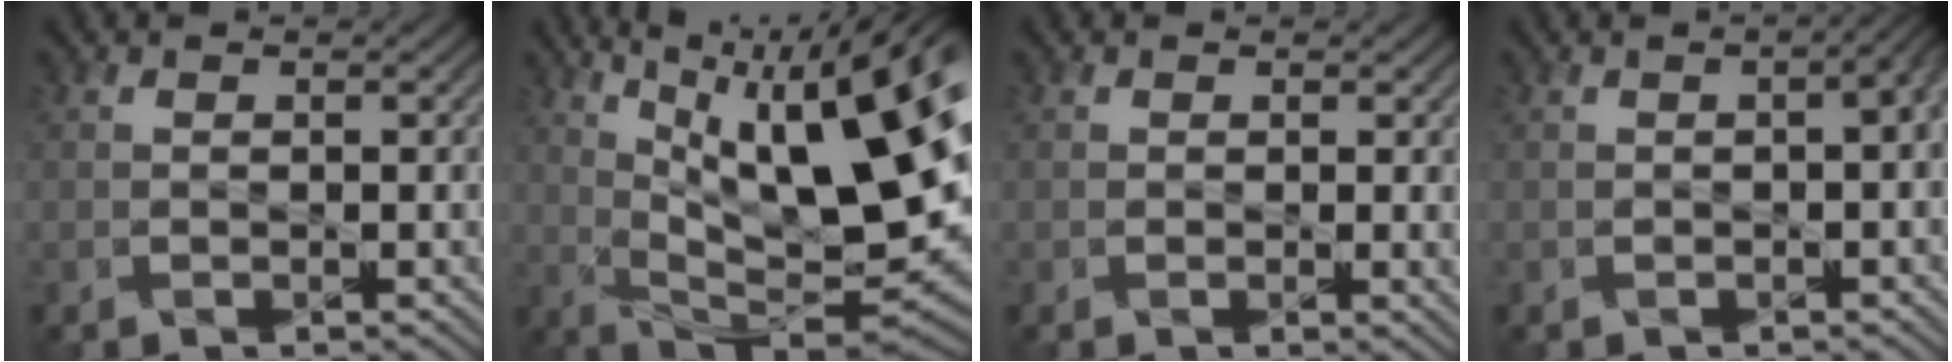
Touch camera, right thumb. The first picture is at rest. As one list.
[{"total": 17.9, "force": [6.3, 5.7, 15.8], "torque": [-0.257, 0.011, 0.110]}, {"total": 1.0, "force": [0.5, 0.2, 0.8], "torque": [-0.013, -0.008, 0.010]}, {"total": 4.2, "force": [0.1, 1.7, 3.8], "torque": [-0.041, 0.005, 0.001]}]